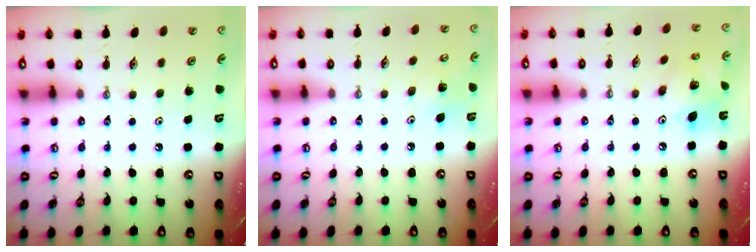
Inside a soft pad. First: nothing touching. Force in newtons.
{"total": 5.7, "press": 5.7, "slide": 0.4}
{"total": 10.5, "press": 10.5, "slide": 1.0}